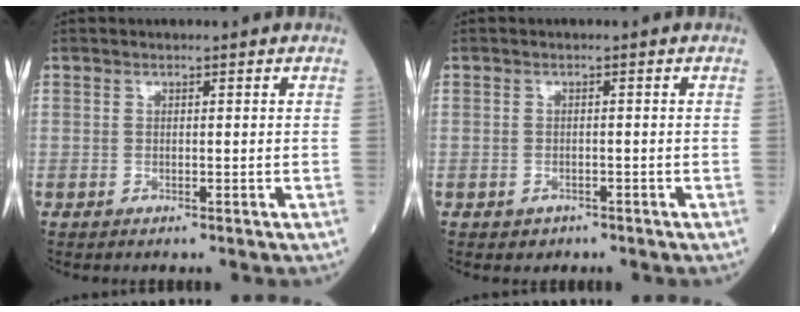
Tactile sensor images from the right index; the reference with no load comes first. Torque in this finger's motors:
{"motor_torque": [0.02, -0.09, -0.02, 0.01]}